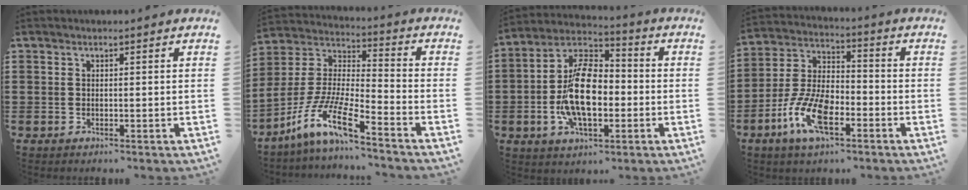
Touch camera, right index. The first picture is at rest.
{"total": 11.0, "force": [-8.4, 1.1, 6.9], "torque": [-0.168, -0.015, -0.177]}
{"total": 12.9, "force": [-2.0, 7.0, 10.6], "torque": [-0.229, 0.002, -0.042]}
{"total": 10.5, "force": [-4.8, 4.7, 8.1], "torque": [-0.192, -0.003, -0.092]}